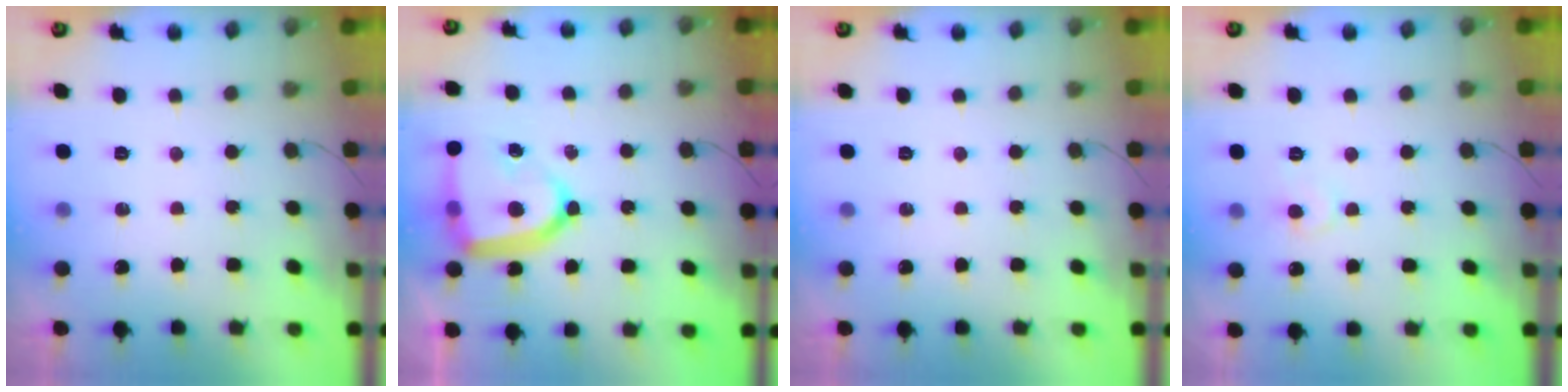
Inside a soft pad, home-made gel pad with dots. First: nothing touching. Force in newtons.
{"total": 16.1, "press": 16.1, "slide": 0.9}
{"total": 0.0}
{"total": 5.2, "press": 5.2, "slide": 0.1}